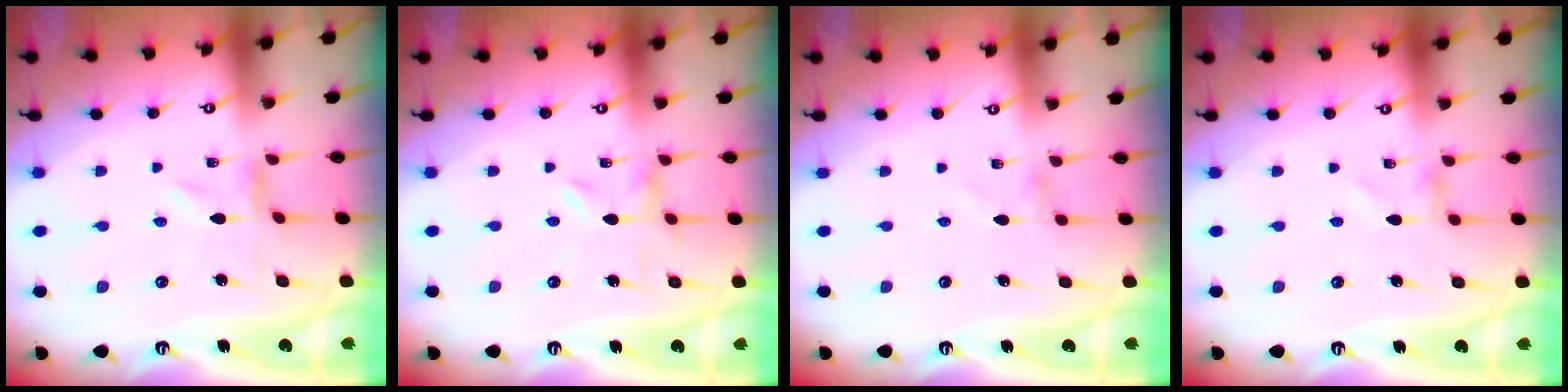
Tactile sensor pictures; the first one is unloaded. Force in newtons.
{"total": 0.0}
{"total": 1.2, "press": 1.2, "slide": 0.1}
{"total": 0.0}